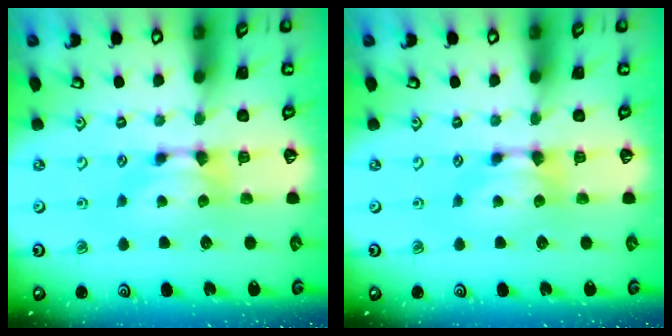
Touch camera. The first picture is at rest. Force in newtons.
{"total": 0.0}